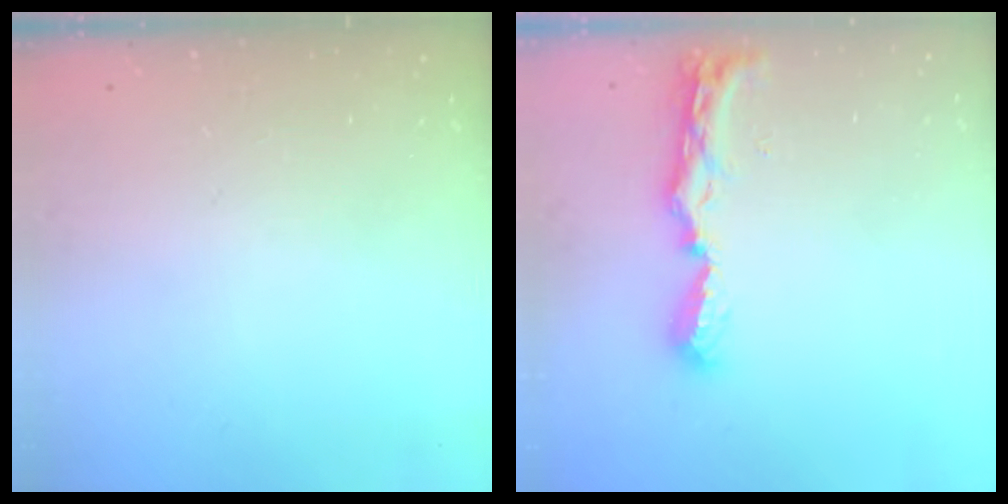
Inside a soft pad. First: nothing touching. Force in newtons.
{"total": 8.7, "press": 8.7, "slide": 0.3}